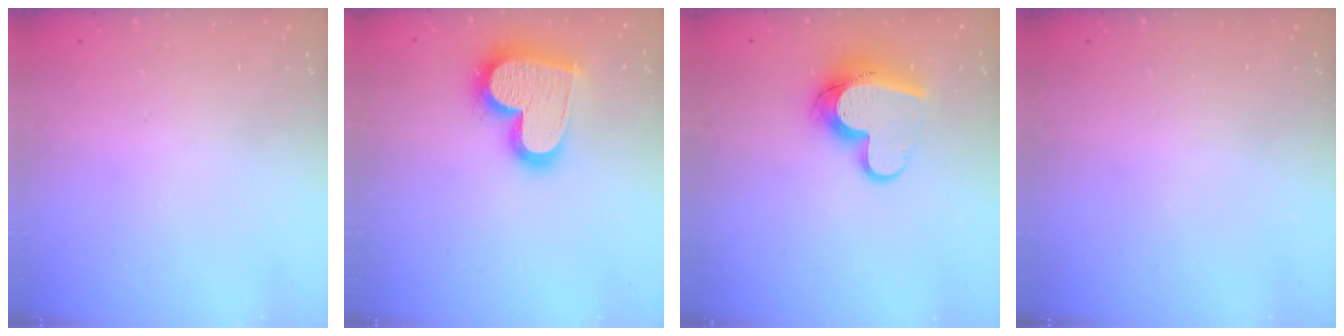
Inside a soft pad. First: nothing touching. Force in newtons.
{"total": 20.6, "press": 20.5, "slide": 1.4}
{"total": 12.7, "press": 12.7, "slide": 1.4}
{"total": 0.0}